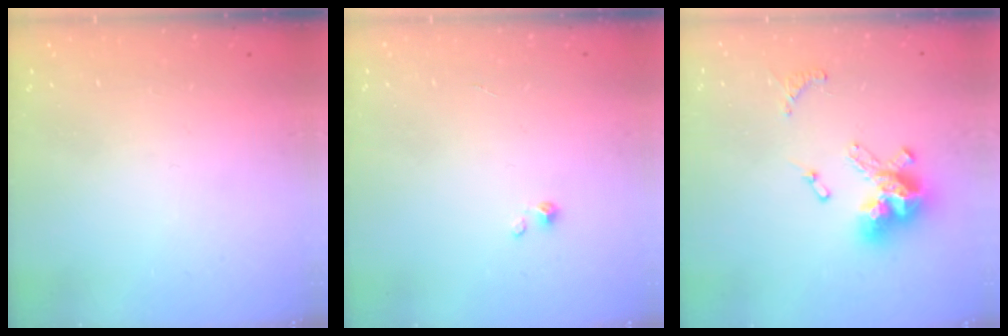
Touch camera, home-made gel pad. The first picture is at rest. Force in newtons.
{"total": 0.7, "press": 0.7, "slide": 0.1}
{"total": 13.4, "press": 13.4, "slide": 1.3}